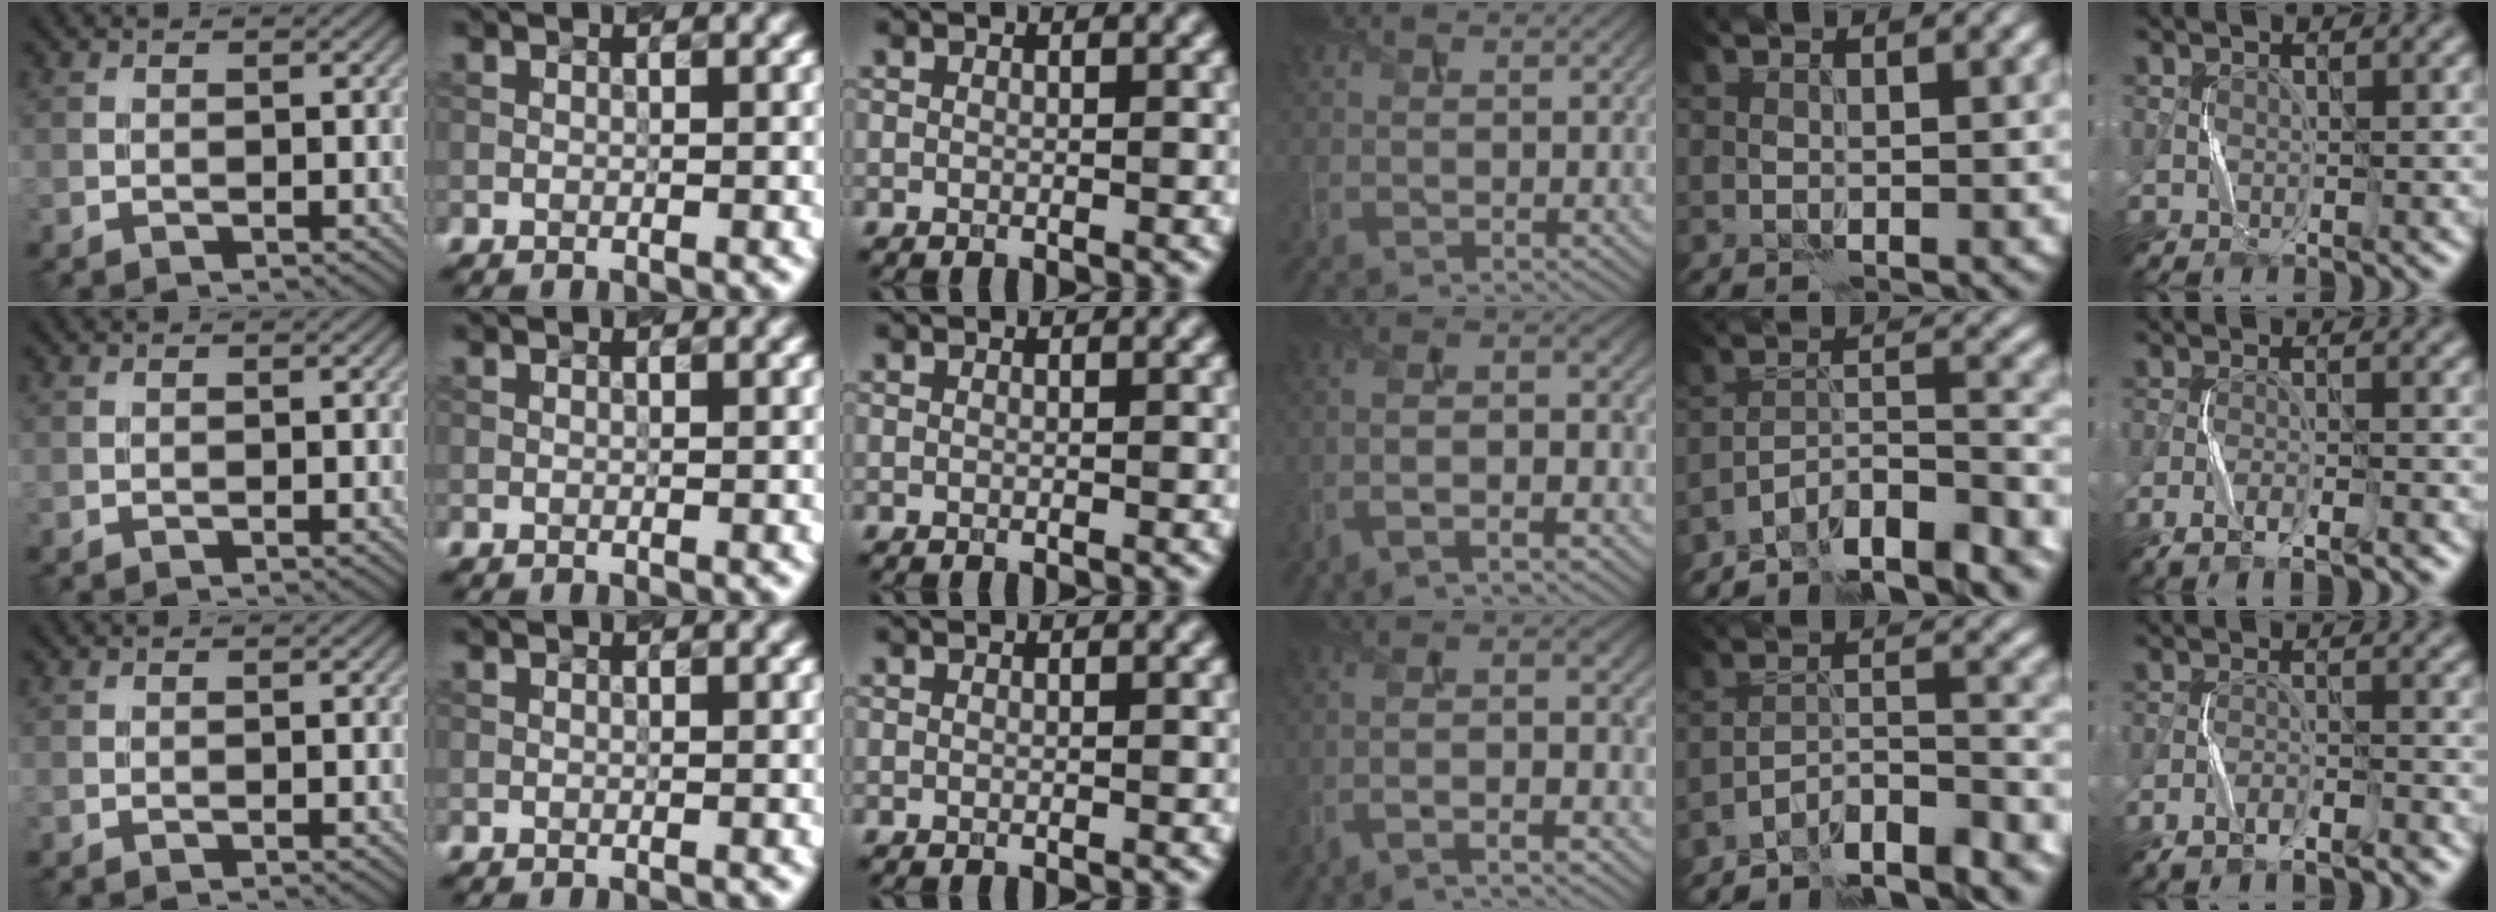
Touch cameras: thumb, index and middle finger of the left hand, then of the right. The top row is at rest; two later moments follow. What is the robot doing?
{"motion": "squeeze", "object": "sponge"}